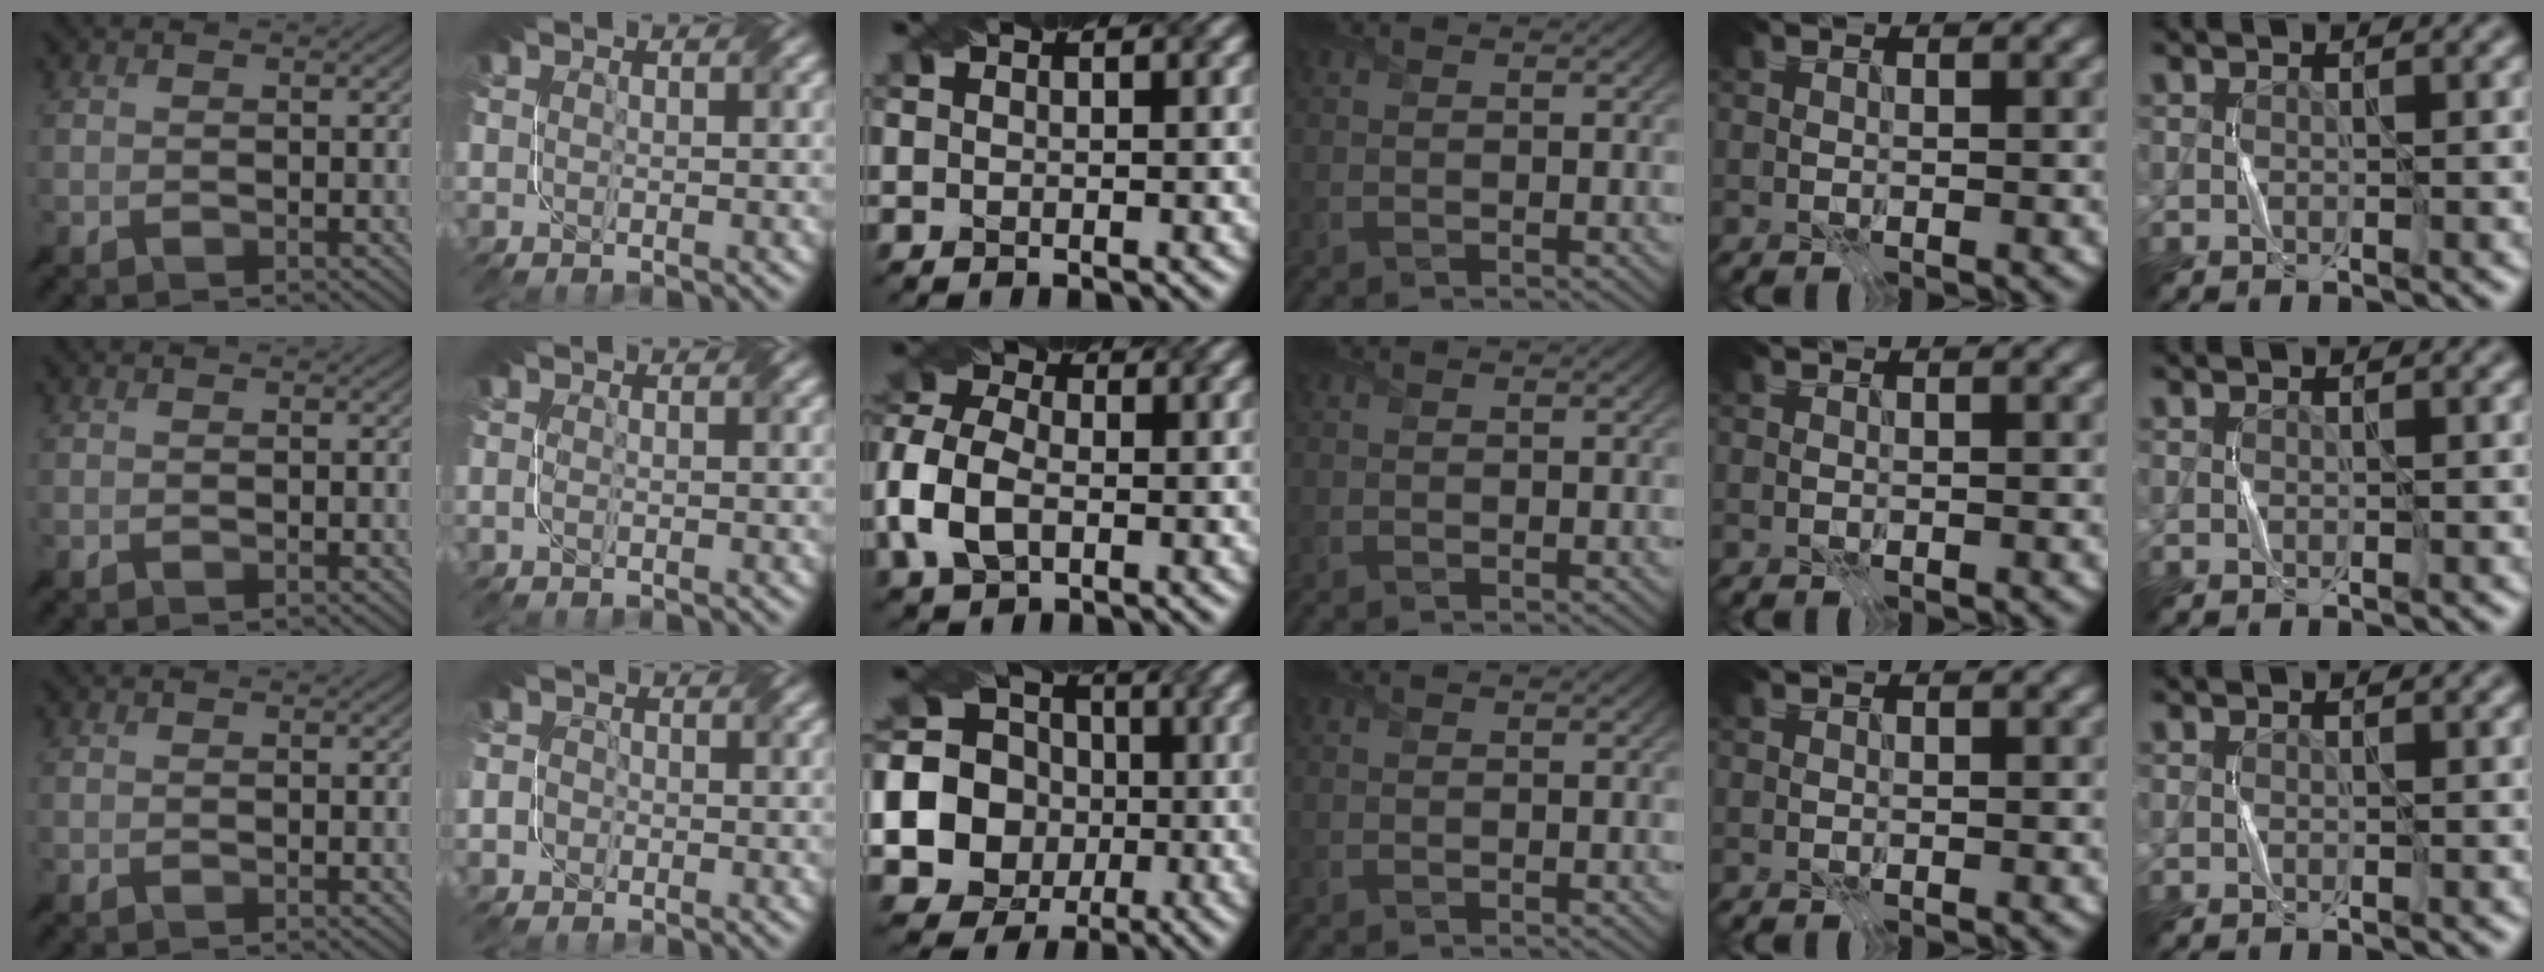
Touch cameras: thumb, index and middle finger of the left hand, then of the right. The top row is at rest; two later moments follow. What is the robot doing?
{"motion": "fold", "object": "coffee filter"}